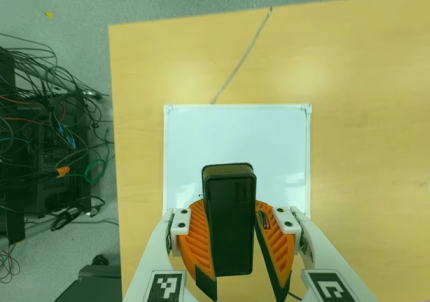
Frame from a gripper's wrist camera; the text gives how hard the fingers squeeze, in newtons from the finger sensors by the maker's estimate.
{"total": 9.3, "left": 9.7, "right": 8.8}